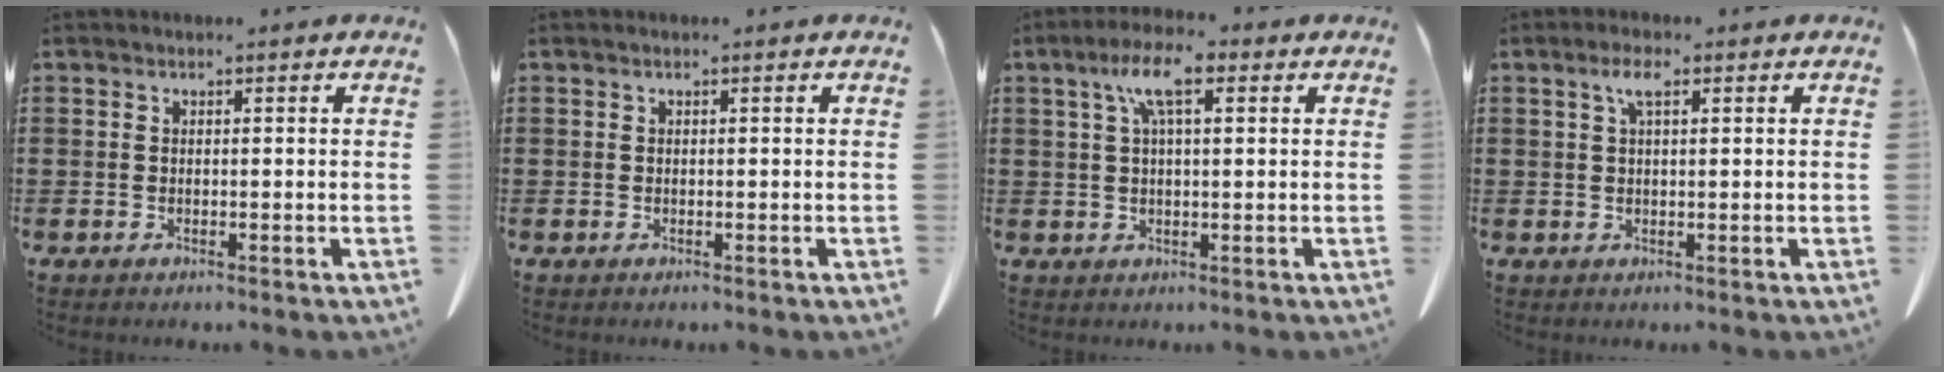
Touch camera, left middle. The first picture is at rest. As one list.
[{"total": 0.0}, {"total": 6.7, "force": [2.7, 2.0, 5.8], "torque": [-0.120, 0.014, 0.043]}, {"total": 3.0, "force": [1.2, 0.9, 2.5], "torque": [-0.055, 0.009, 0.019]}]